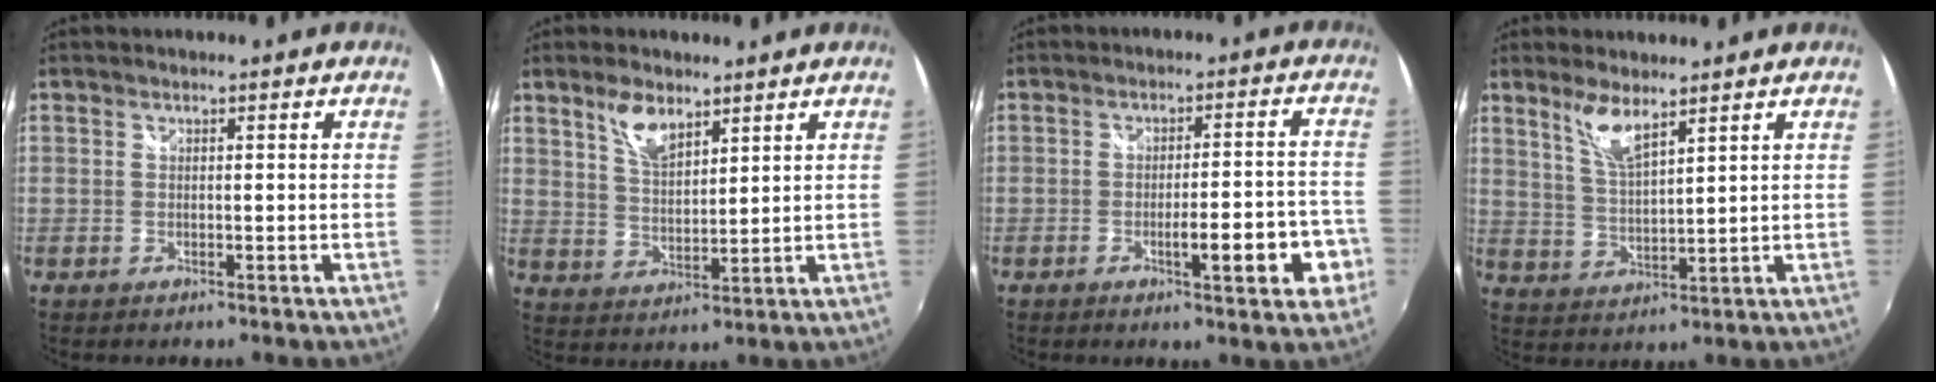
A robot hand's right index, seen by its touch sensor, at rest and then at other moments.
{"total": 6.4, "force": [4.3, 2.6, 3.9], "torque": [-0.069, 0.003, 0.084]}
{"total": 9.5, "force": [-3.9, 1.7, 8.5], "torque": [-0.128, -0.009, -0.048]}
{"total": 6.0, "force": [4.3, 1.0, 4.0], "torque": [-0.081, -0.004, 0.089]}